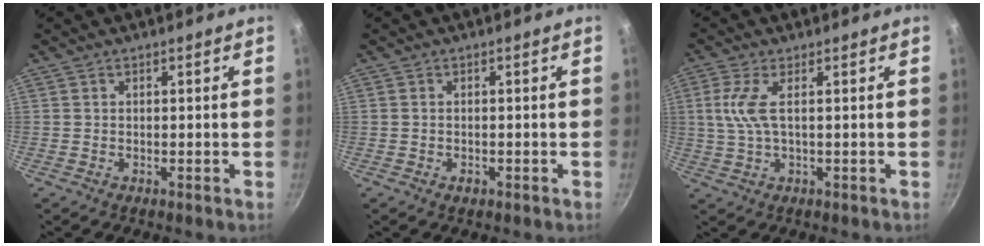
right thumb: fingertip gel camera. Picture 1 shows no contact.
{"total": 1.2, "force": [-0.6, 0.7, 0.8], "torque": [-0.013, 0.002, -0.010]}
{"total": 5.6, "force": [0.7, 1.7, 5.3], "torque": [-0.127, 0.003, 0.016]}